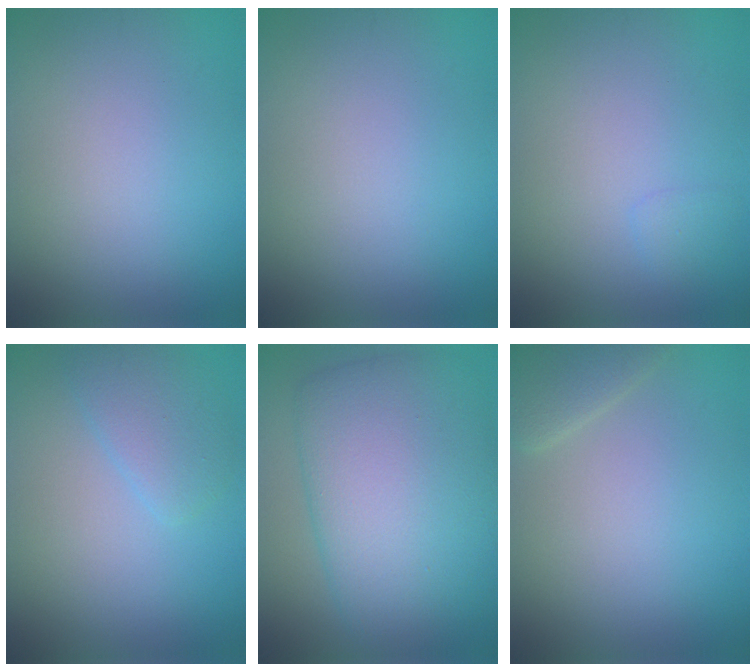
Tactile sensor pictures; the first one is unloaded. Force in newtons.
{"total": 0.0}
{"total": 0.9, "press": 0.8, "slide": 0.1}
{"total": 2.5, "press": 2.5, "slide": 0.3}
{"total": 10.3, "press": 10.3, "slide": 0.3}
{"total": 2.2, "press": 2.2, "slide": 0.2}